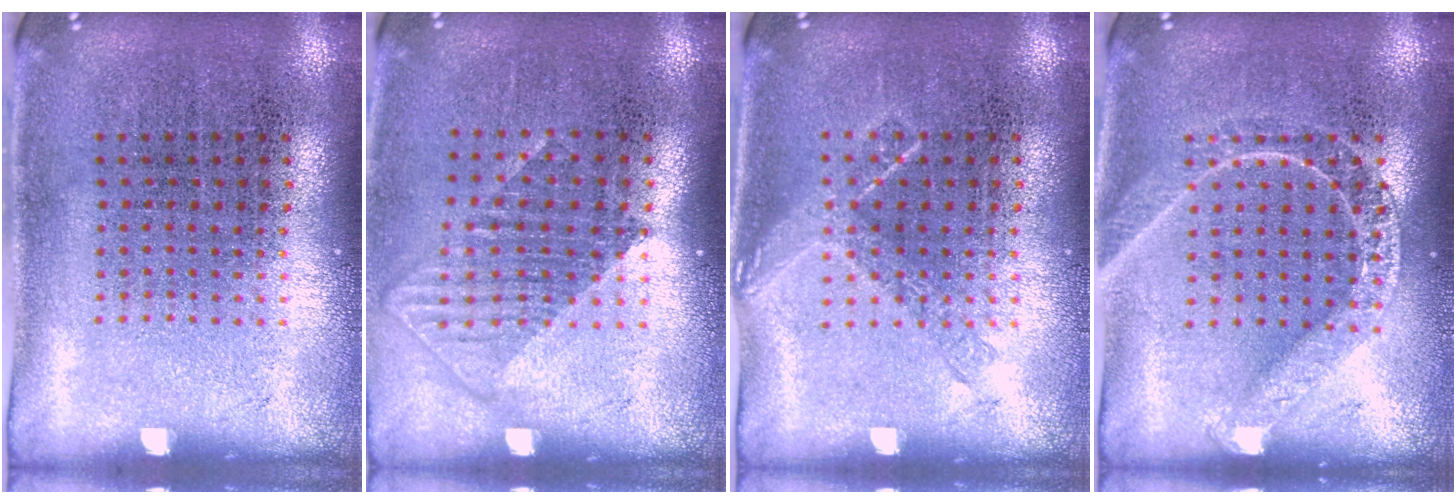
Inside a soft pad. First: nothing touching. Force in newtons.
{"total": 1.2, "press": 1.0, "slide": 0.8}
{"total": 0.9, "press": 0.8, "slide": 0.3}
{"total": 2.2, "press": 2.2, "slide": 0.3}